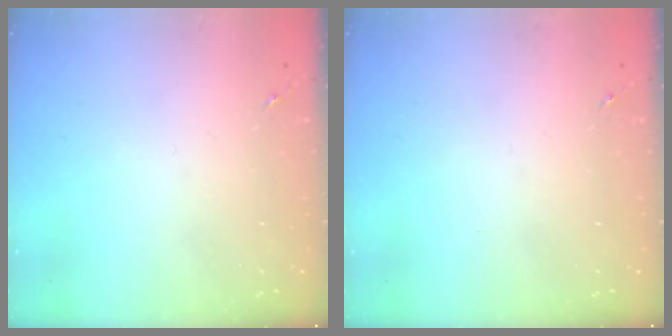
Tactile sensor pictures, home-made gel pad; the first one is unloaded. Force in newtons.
{"total": 0.0}